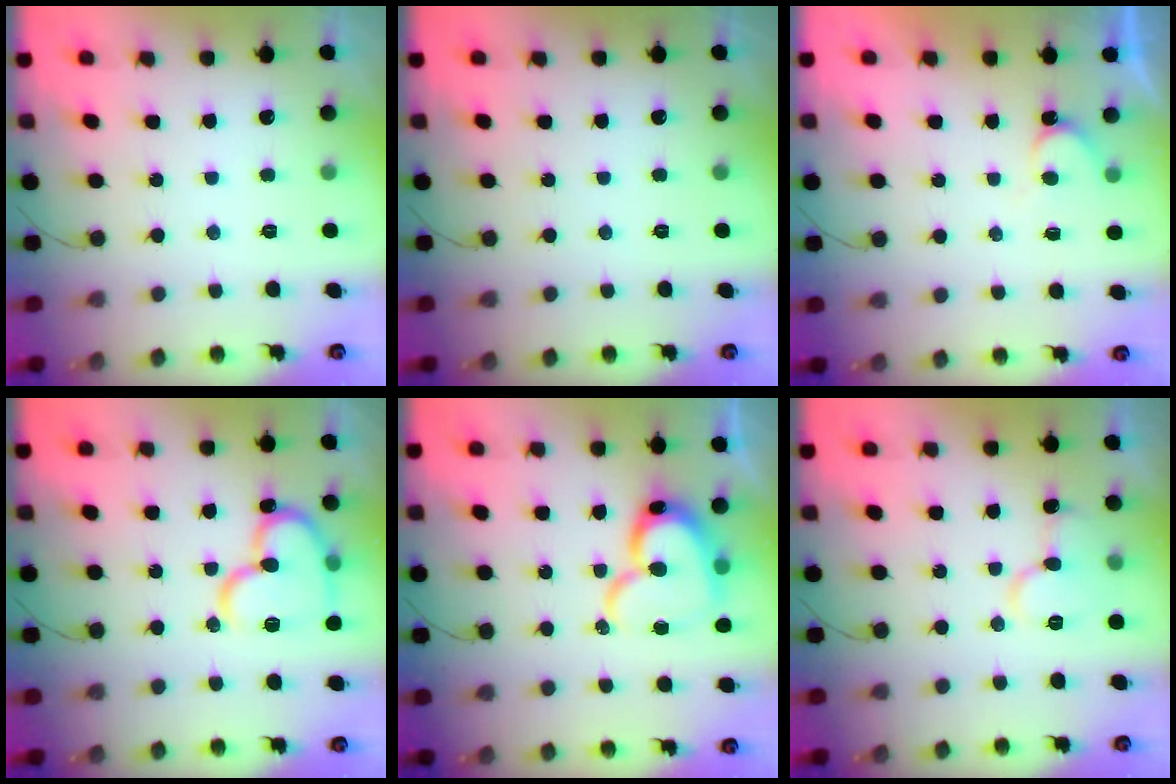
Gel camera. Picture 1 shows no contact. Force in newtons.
{"total": 0.0}
{"total": 4.0, "press": 4.0, "slide": 0.1}
{"total": 16.6, "press": 16.5, "slide": 2.3}
{"total": 16.5, "press": 16.5, "slide": 1.3}
{"total": 9.5, "press": 9.5, "slide": 1.1}